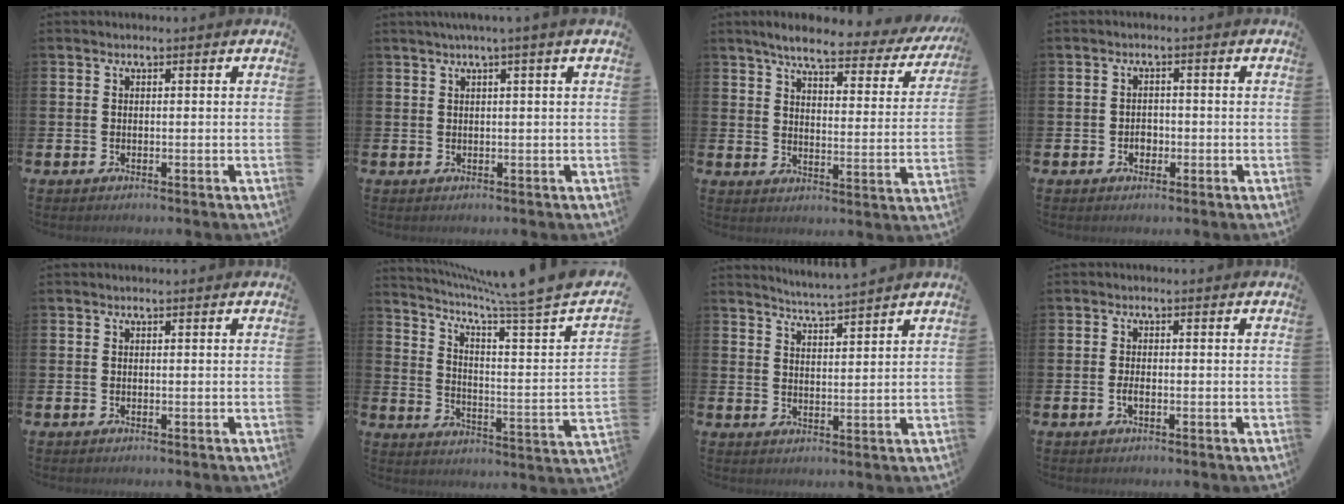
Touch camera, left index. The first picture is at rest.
{"total": 1.8, "force": [1.1, -0.6, 1.3], "torque": [-0.030, 0.000, 0.019]}
{"total": 6.0, "force": [5.1, 1.1, 3.0], "torque": [-0.066, -0.036, 0.076]}
{"total": 1.8, "force": [-0.5, 1.5, 0.8], "torque": [-0.008, 0.001, -0.014]}
{"total": 0.0}
{"total": 5.9, "force": [4.8, -0.3, 3.4], "torque": [-0.069, -0.060, 0.067]}
{"total": 4.2, "force": [4.1, -0.8, 0.1], "torque": [-0.018, -0.026, 0.074]}
{"total": 1.2, "force": [-0.4, 0.5, 1.0], "torque": [-0.025, 0.002, -0.006]}